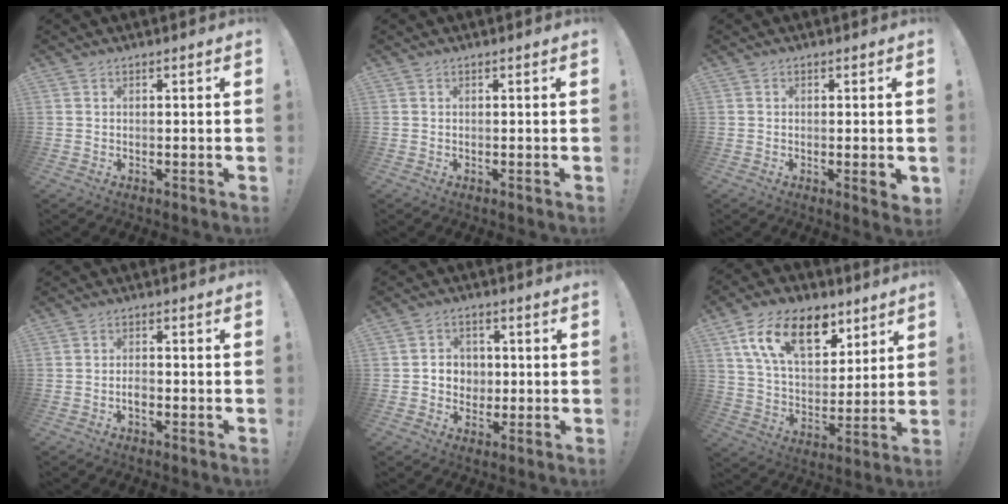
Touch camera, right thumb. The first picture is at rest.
{"total": 0.0}
{"total": 2.7, "force": [0.1, 0.2, 2.7], "torque": [-0.033, -0.008, 0.002]}
{"total": 2.4, "force": [-1.3, 1.1, 1.7], "torque": [-0.019, 0.003, -0.023]}
{"total": 6.2, "force": [0.1, 5.8, 2.1], "torque": [-0.034, 0.000, 0.007]}
{"total": 19.0, "force": [10.0, 10.8, 12.0], "torque": [-0.193, -0.042, 0.178]}